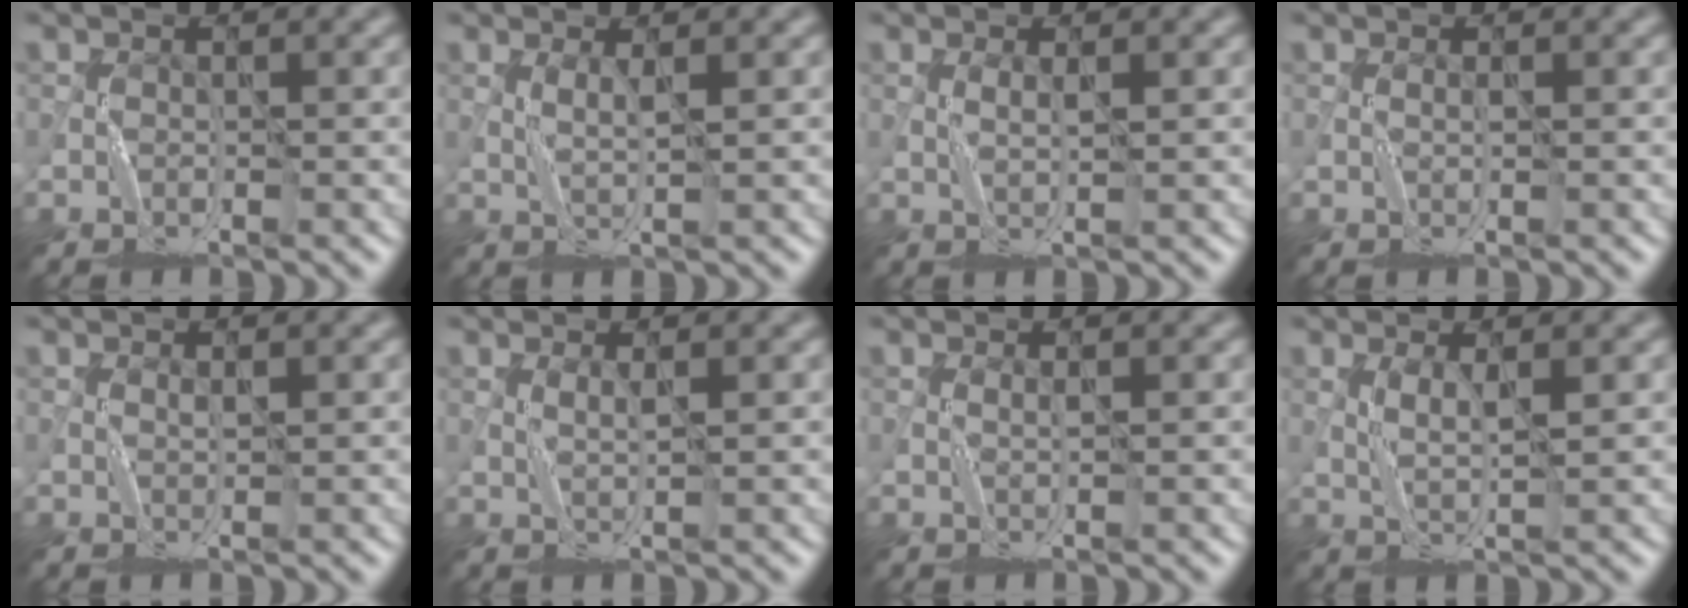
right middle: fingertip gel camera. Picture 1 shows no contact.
{"total": 1.1, "force": [0.6, 0.2, 0.9], "torque": [-0.020, -0.001, 0.014]}
{"total": 0.9, "force": [0.5, 0.2, 0.7], "torque": [-0.012, 0.002, 0.009]}
{"total": 0.0}
{"total": 0.5, "force": [0.5, 0.1, 0.2], "torque": [0.000, 0.001, 0.009]}
{"total": 0.8, "force": [0.6, 0.2, 0.6], "torque": [-0.012, 0.000, 0.011]}
{"total": 0.5, "force": [0.4, 0.2, 0.3], "torque": [-0.004, 0.000, 0.006]}
{"total": 1.6, "force": [0.7, 0.3, 1.4], "torque": [-0.032, -0.003, 0.019]}